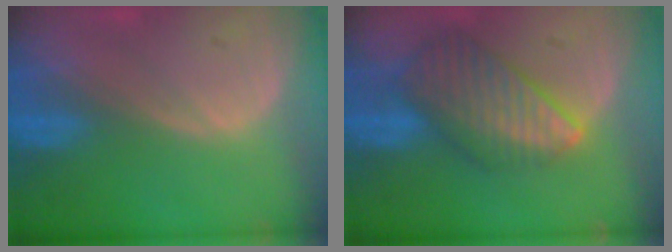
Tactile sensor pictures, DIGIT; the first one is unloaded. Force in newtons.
{"total": 9.0, "press": 7.8, "slide": 4.4}